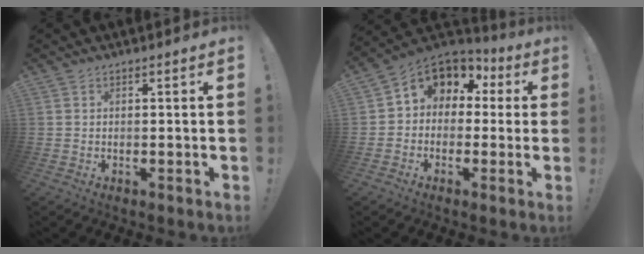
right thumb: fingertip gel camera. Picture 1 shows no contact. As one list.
[{"total": 7.7, "force": [2.1, 6.5, 3.5], "torque": [-0.061, -0.009, 0.046]}]